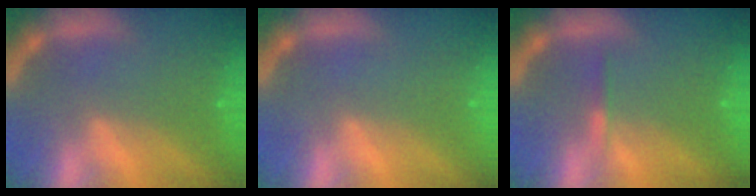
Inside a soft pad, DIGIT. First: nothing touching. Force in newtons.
{"total": 0.0}
{"total": 0.9}